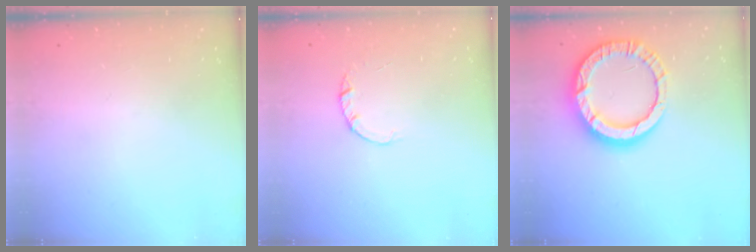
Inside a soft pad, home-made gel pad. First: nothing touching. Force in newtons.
{"total": 1.4, "press": 1.4, "slide": 0.2}
{"total": 19.2, "press": 19.1, "slide": 1.9}